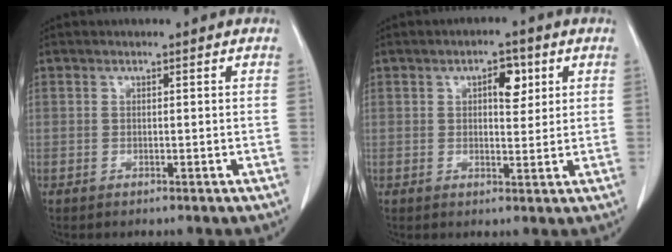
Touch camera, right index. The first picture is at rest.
{"total": 4.2, "force": [1.6, 1.9, 3.4], "torque": [-0.048, 0.005, 0.022]}